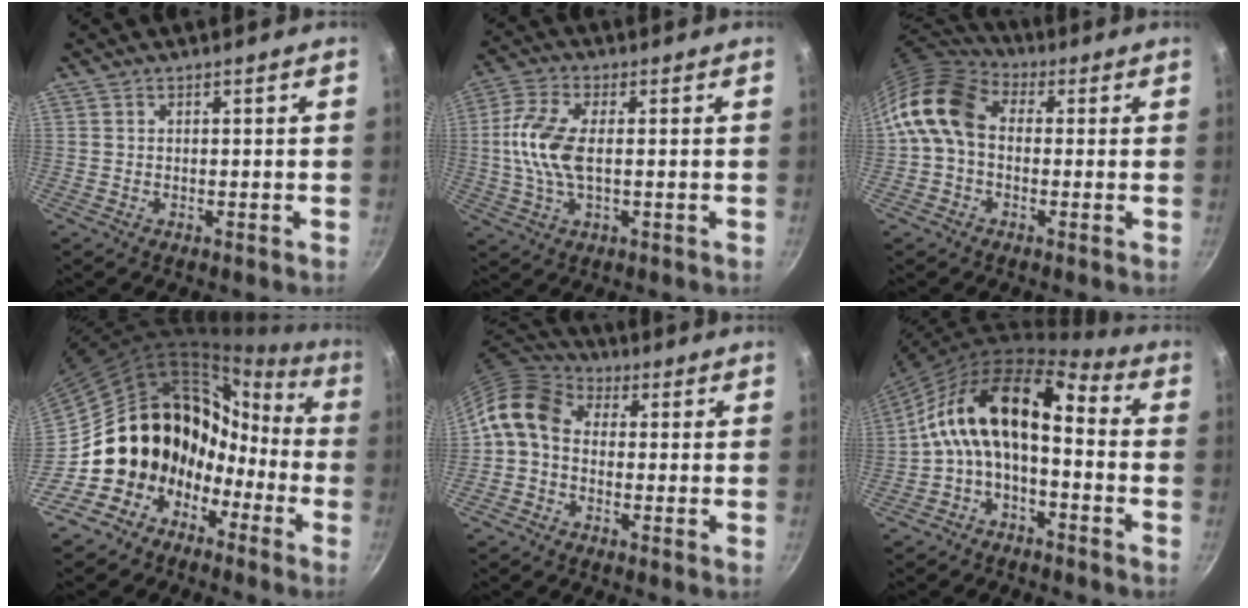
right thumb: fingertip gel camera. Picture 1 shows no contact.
{"total": 9.9, "force": [0.3, 4.7, 8.7], "torque": [-0.189, 0.013, -0.002]}
{"total": 11.8, "force": [0.6, 8.7, 8.0], "torque": [-0.130, 0.025, -0.009]}
{"total": 14.6, "force": [-5.0, 12.8, 5.0], "torque": [-0.013, 0.080, -0.089]}
{"total": 9.2, "force": [-0.3, 7.0, 5.9], "torque": [-0.109, 0.034, -0.028]}
{"total": 15.2, "force": [-2.5, 8.2, 12.6], "torque": [-0.226, 0.063, -0.065]}